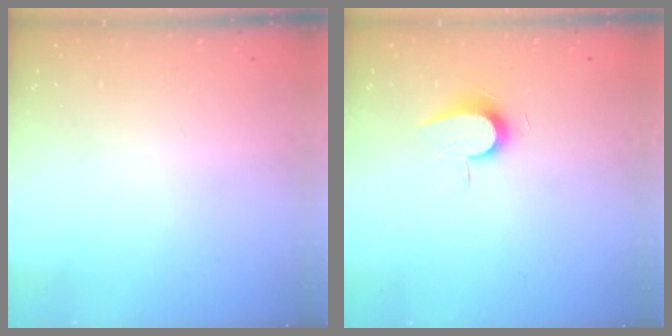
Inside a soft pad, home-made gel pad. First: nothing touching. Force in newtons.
{"total": 7.1, "press": 7.1, "slide": 0.7}